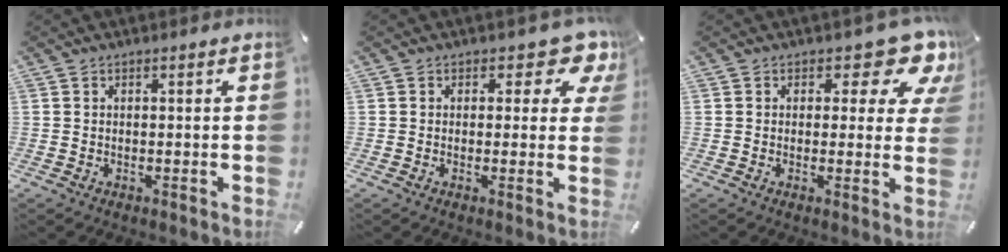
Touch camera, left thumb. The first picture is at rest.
{"total": 7.2, "force": [4.0, 3.6, 4.7], "torque": [-0.046, -0.025, 0.061]}
{"total": 10.4, "force": [6.0, 4.8, 6.9], "torque": [-0.074, -0.044, 0.099]}